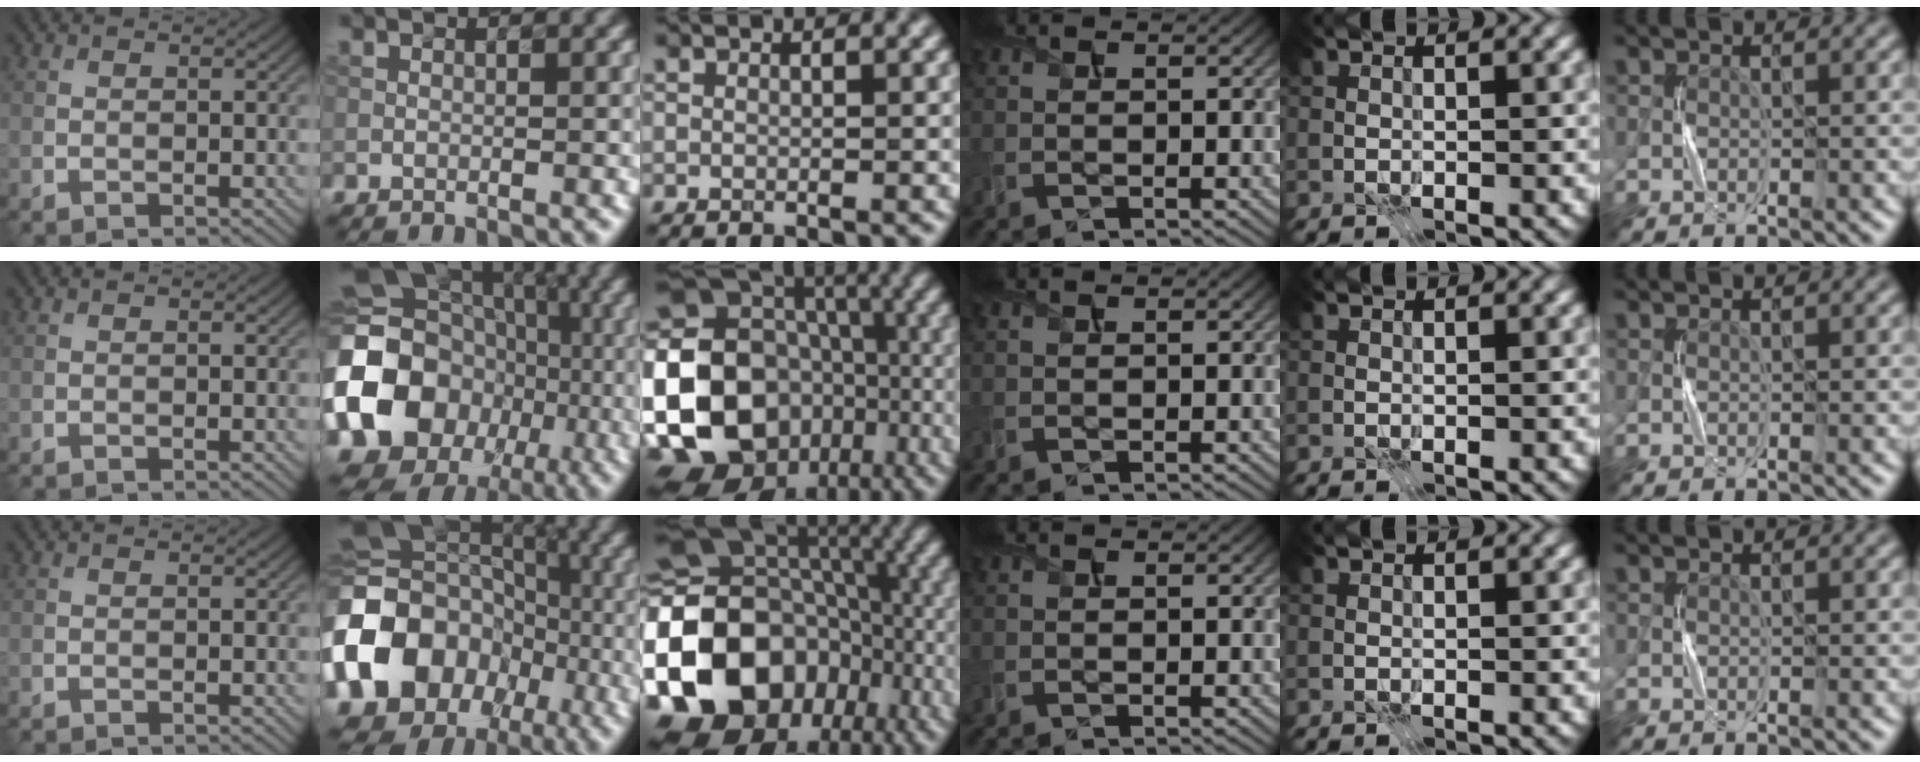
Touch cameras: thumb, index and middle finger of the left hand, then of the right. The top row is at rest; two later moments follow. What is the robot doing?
{"motion": "press", "object": "gel pad"}